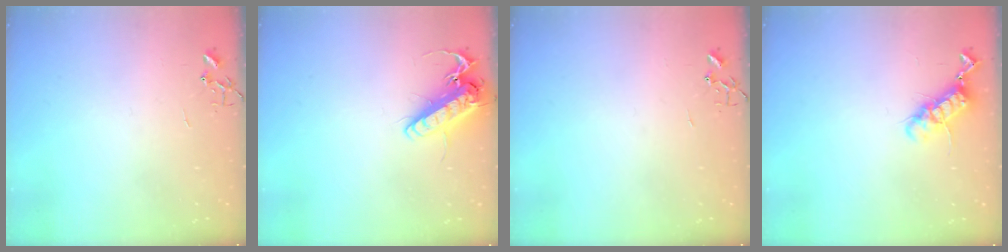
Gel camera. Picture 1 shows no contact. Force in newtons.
{"total": 14.1, "press": 13.9, "slide": 2.6}
{"total": 0.0}
{"total": 11.7, "press": 11.6, "slide": 1.2}